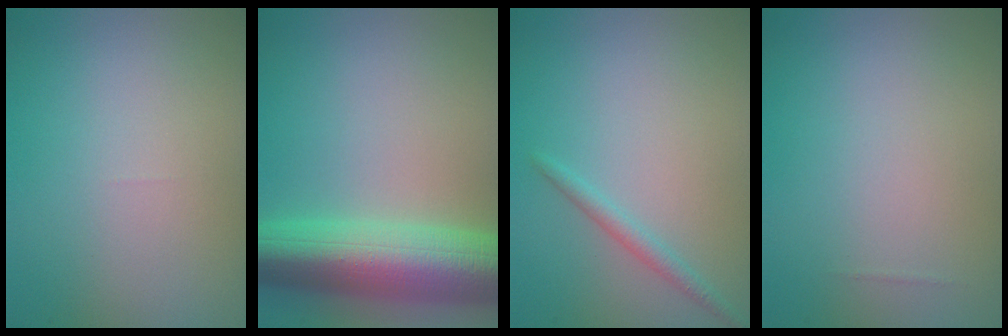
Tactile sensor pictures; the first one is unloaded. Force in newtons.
{"total": 9.9, "press": 9.9, "slide": 0.2}
{"total": 1.3, "press": 1.3, "slide": 0.0}
{"total": 0.0}